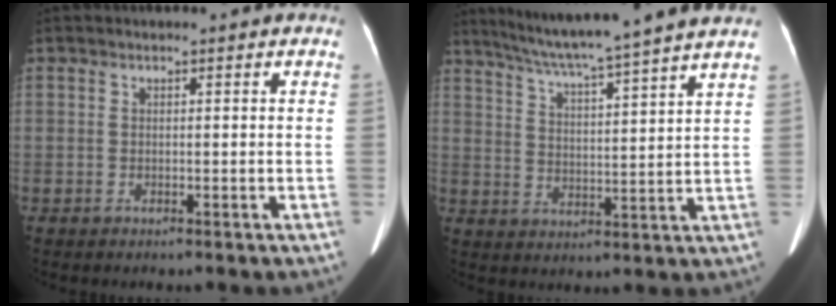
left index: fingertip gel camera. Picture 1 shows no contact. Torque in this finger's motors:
{"motor_torque": [0.69, -1.18, 0.04, 0.13]}